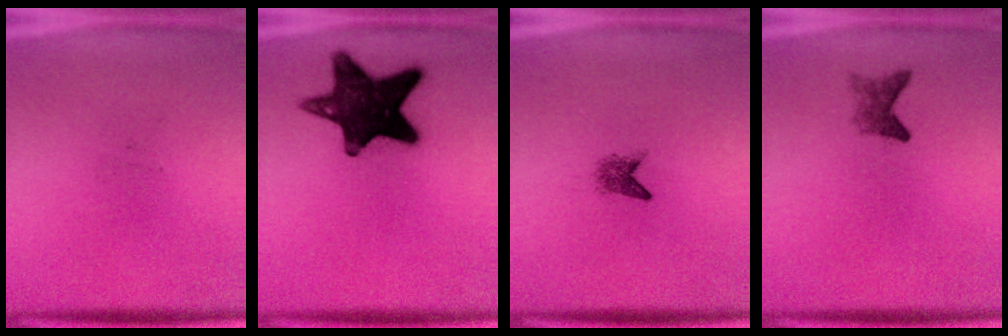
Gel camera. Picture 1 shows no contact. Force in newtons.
{"total": 15.8}
{"total": 1.8}
{"total": 2.1}